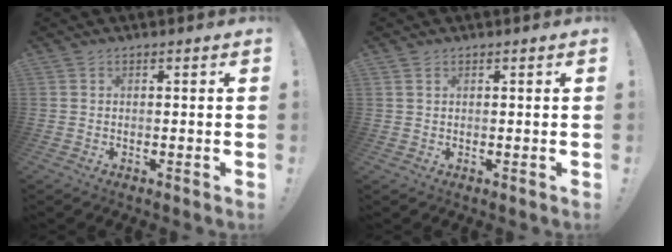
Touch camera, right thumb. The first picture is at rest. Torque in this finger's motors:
{"motor_torque": [0.10, -0.21, 0.00, 0.14, 0.04]}